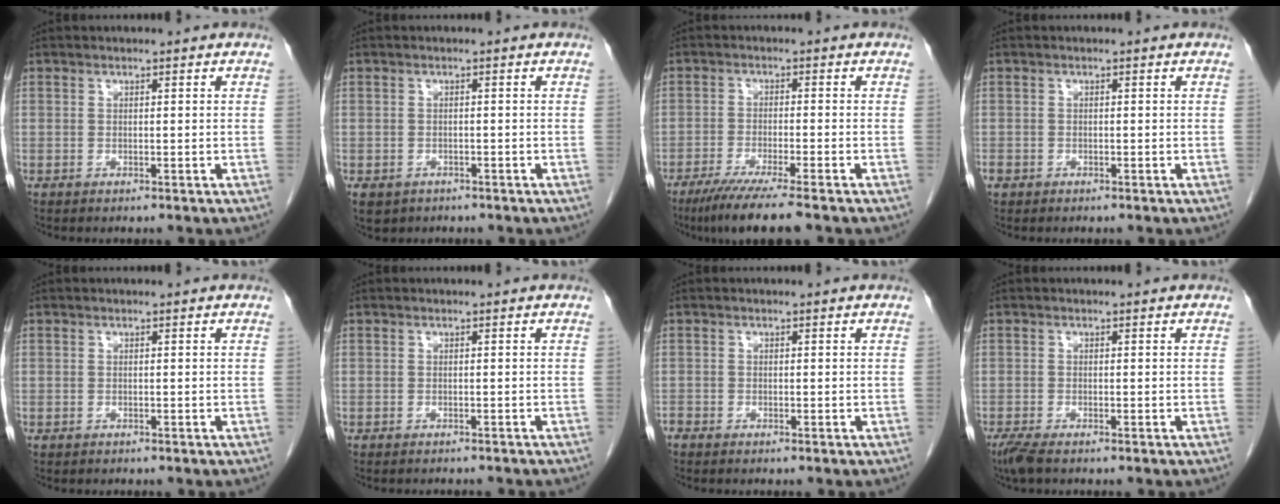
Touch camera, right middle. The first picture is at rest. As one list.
[{"total": 5.0, "force": [-3.2, 3.7, 1.4], "torque": [-0.028, 0.000, -0.043]}, {"total": 7.9, "force": [-6.0, -0.5, 5.1], "torque": [-0.085, -0.023, -0.099]}, {"total": 1.2, "force": [-0.6, 0.9, 0.4], "torque": [-0.013, 0.002, -0.011]}, {"total": 0.0}, {"total": 3.7, "force": [-3.4, 0.8, 1.1], "torque": [-0.013, -0.005, -0.038]}, {"total": 0.9, "force": [-0.9, 0.2, 0.1], "torque": [-0.005, -0.001, -0.018]}, {"total": 2.7, "force": [-2.0, 0.5, 1.7], "torque": [-0.040, -0.010, -0.039]}]